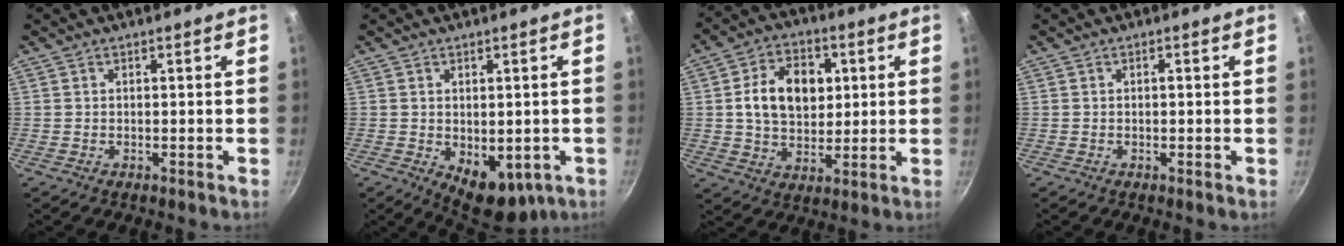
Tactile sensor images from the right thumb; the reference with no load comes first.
{"total": 9.3, "force": [-2.0, 5.7, 7.1], "torque": [-0.066, -0.011, -0.010]}
{"total": 13.1, "force": [2.3, 9.4, 8.9], "torque": [-0.117, 0.002, 0.035]}
{"total": 0.7, "force": [-0.1, 0.2, 0.6], "torque": [-0.014, 0.002, -0.004]}